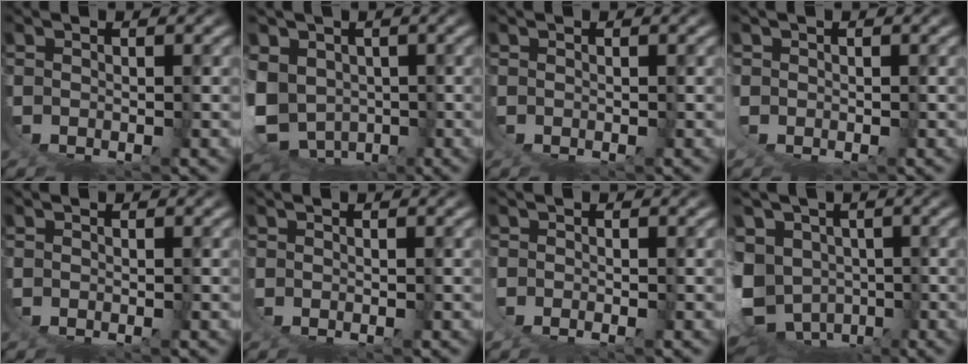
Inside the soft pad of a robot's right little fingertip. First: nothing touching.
{"total": 8.1, "force": [-1.3, 6.8, 4.3], "torque": [-0.144, -0.058, 0.003]}
{"total": 0.0}
{"total": 0.8, "force": [0.1, 0.6, 0.6], "torque": [-0.028, -0.007, 0.006]}
{"total": 0.0}
{"total": 0.0}
{"total": 0.8, "force": [-0.2, 0.1, 0.8], "torque": [-0.020, -0.002, -0.003]}
{"total": 11.2, "force": [-2.4, 9.4, 5.5], "torque": [-0.153, -0.061, -0.022]}